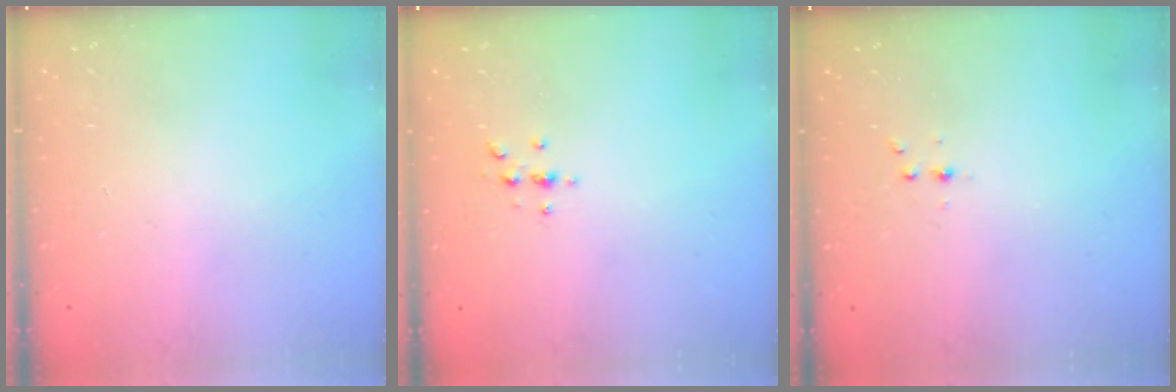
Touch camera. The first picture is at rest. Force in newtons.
{"total": 2.3, "press": 2.2, "slide": 0.2}
{"total": 3.0, "press": 2.6, "slide": 1.5}